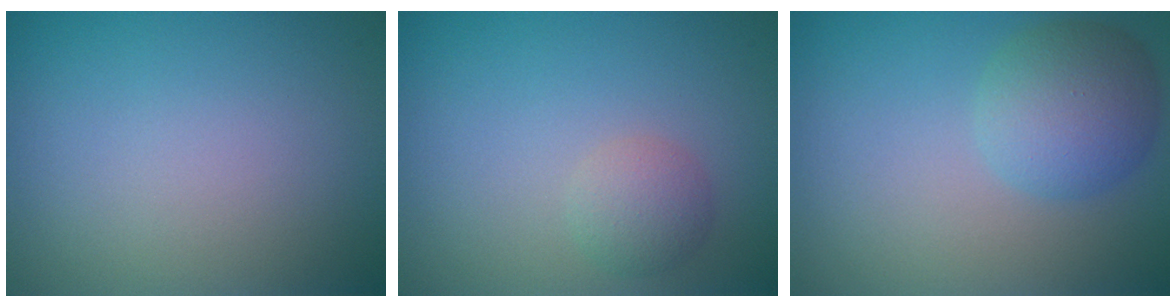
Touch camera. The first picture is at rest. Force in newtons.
{"total": 2.0, "press": 2.0, "slide": 0.0}
{"total": 4.5, "press": 4.4, "slide": 0.2}